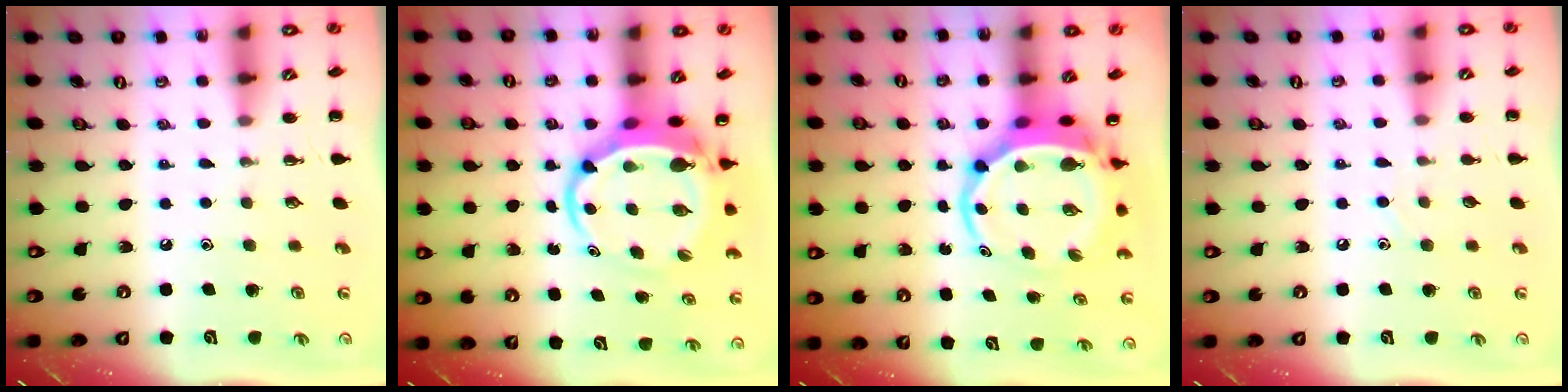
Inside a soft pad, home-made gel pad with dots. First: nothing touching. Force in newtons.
{"total": 6.9, "press": 6.6, "slide": 1.9}
{"total": 7.2, "press": 6.9, "slide": 1.7}
{"total": 2.3, "press": 2.2, "slide": 0.9}